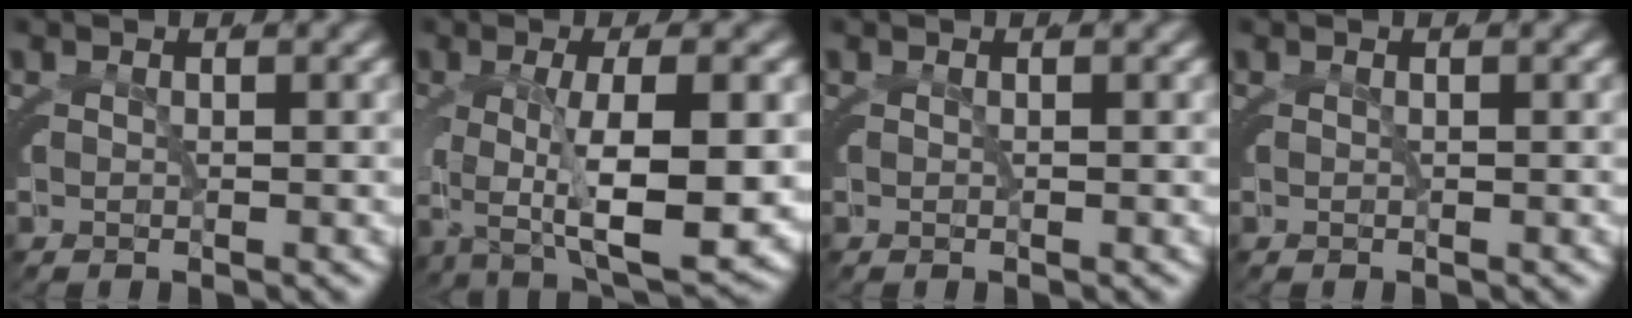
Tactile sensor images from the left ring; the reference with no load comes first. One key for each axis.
{"total": 7.4, "fx": -0.3, "fy": 2.5, "fz": 7.0, "tx": -0.108, "ty": -0.008, "tz": 0.007}
{"total": 0.0}
{"total": 0.0}